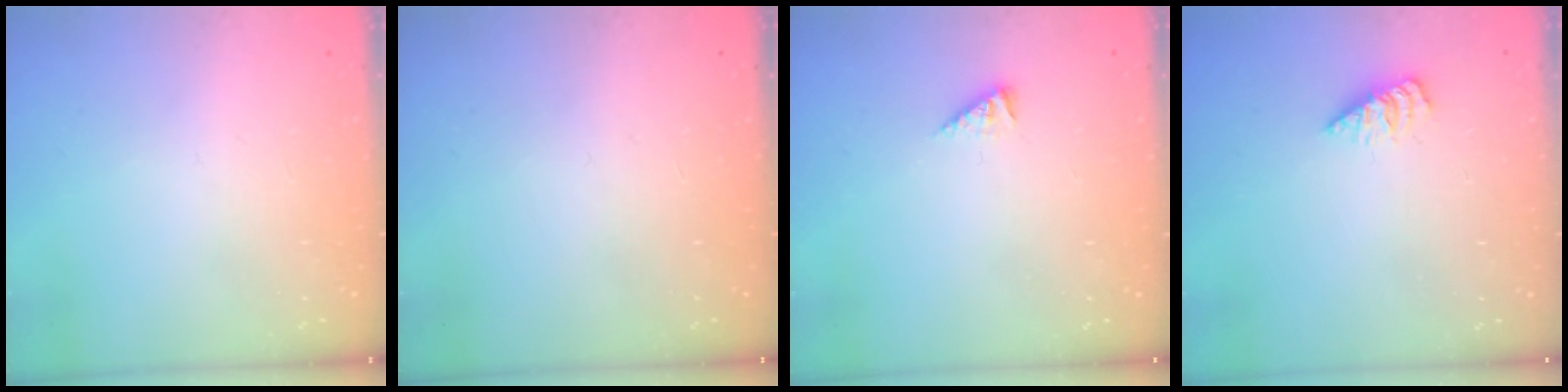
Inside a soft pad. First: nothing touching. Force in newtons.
{"total": 0.0}
{"total": 1.8, "press": 1.8, "slide": 0.4}
{"total": 2.3, "press": 2.2, "slide": 0.4}